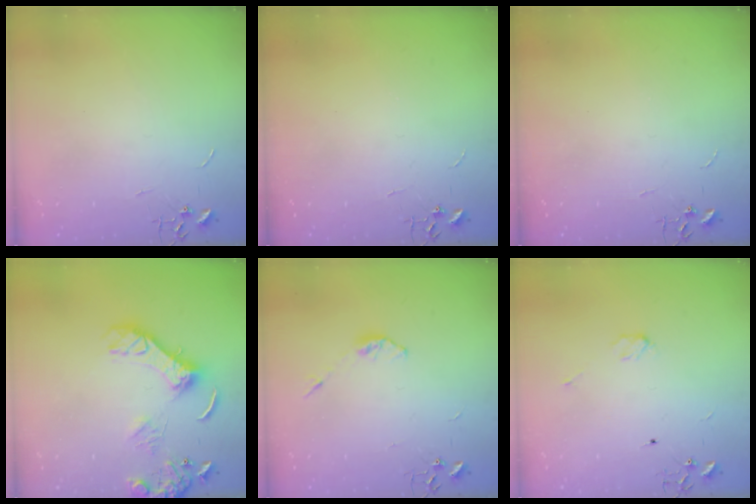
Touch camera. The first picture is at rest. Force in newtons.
{"total": 0.0}
{"total": 0.0}
{"total": 13.6, "press": 13.4, "slide": 1.8}
{"total": 3.3, "press": 3.3, "slide": 0.5}
{"total": 3.4, "press": 3.3, "slide": 0.5}